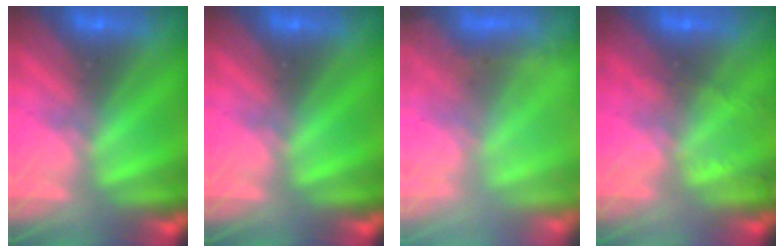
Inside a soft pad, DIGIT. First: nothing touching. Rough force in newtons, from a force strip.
{"total": 0.0}
{"total": 5.5}
{"total": 2.1}